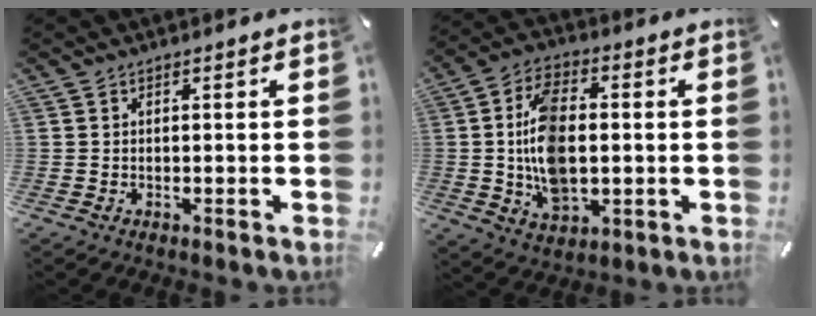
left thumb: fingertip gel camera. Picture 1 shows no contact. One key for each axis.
{"total": 14.3, "fx": -0.3, "fy": 8.8, "fz": 11.2, "tx": -0.225, "ty": 0.001, "tz": -0.004}